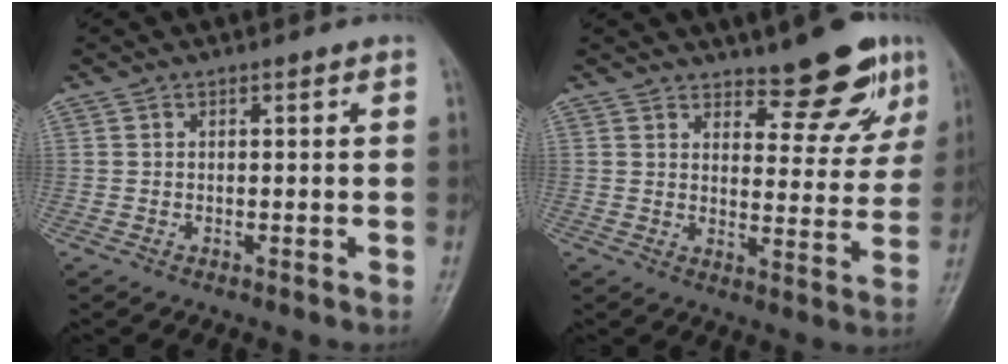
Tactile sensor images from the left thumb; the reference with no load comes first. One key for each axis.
{"total": 10.7, "fx": 7.8, "fy": 3.8, "fz": 6.3, "tx": -0.044, "ty": -0.053, "tz": 0.109}